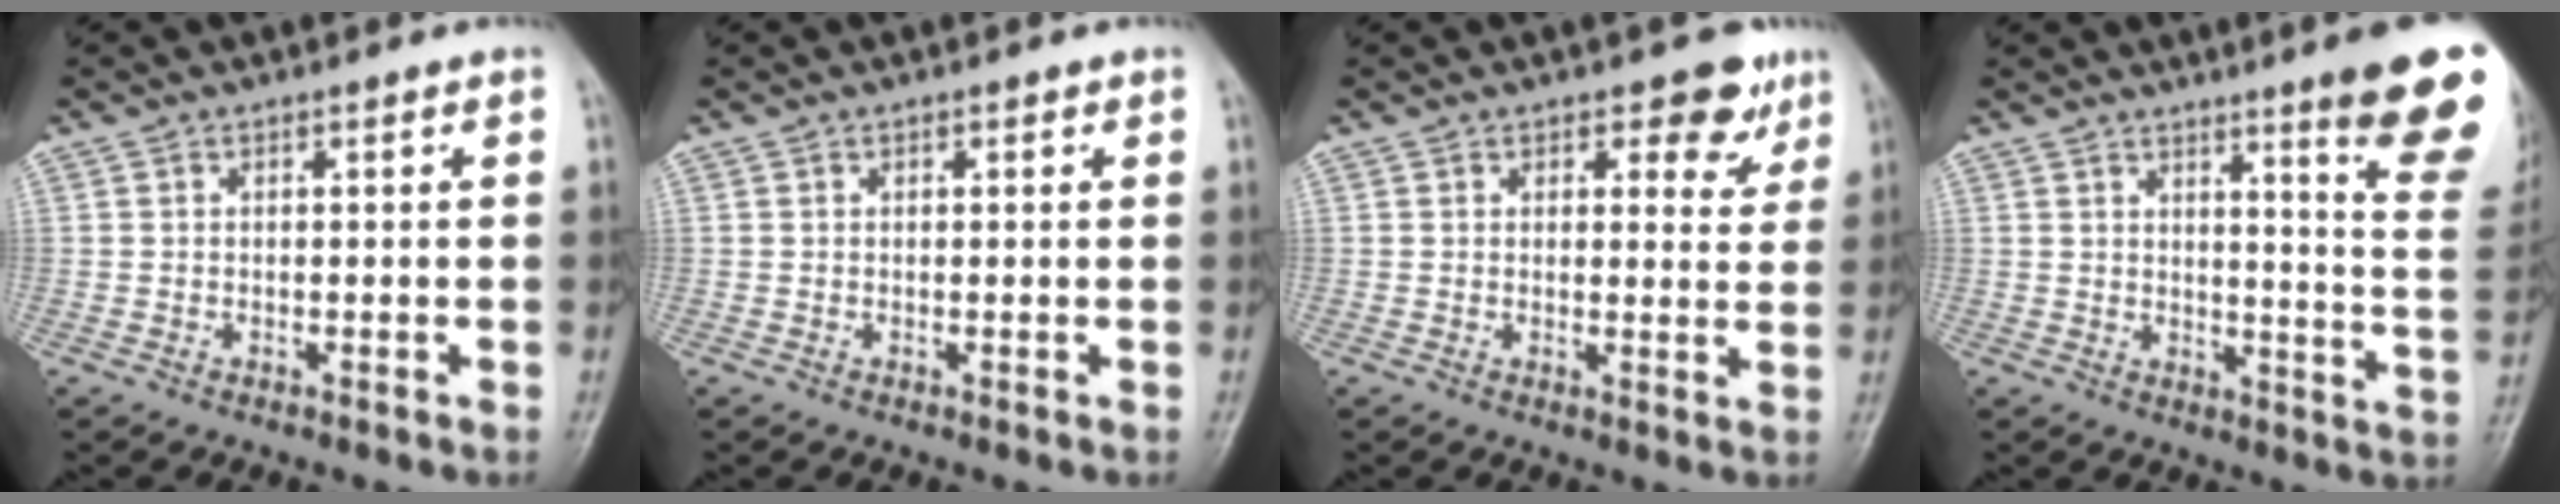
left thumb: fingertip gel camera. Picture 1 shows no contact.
{"total": 0.7, "force": [0.4, 0.4, 0.4], "torque": [-0.002, 0.000, 0.002]}
{"total": 5.8, "force": [3.6, 3.1, 3.3], "torque": [-0.009, -0.017, 0.042]}
{"total": 16.2, "force": [10.5, 1.2, 12.2], "torque": [-0.125, -0.069, 0.124]}